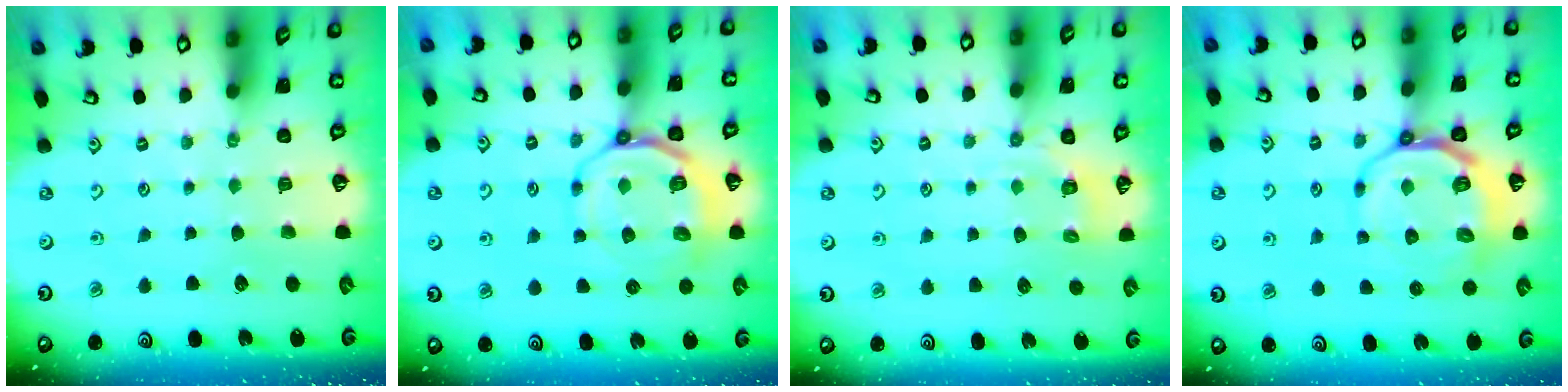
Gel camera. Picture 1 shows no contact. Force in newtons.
{"total": 10.7, "press": 10.3, "slide": 2.8}
{"total": 3.3, "press": 2.9, "slide": 1.5}
{"total": 10.7, "press": 10.3, "slide": 2.9}